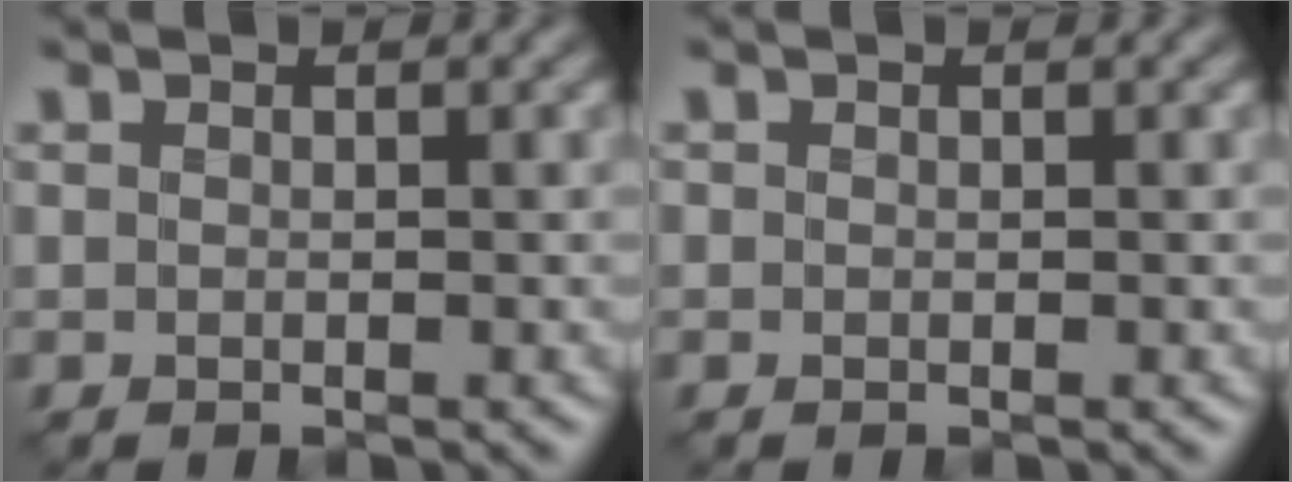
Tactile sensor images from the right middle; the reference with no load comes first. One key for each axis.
{"total": 0.0}